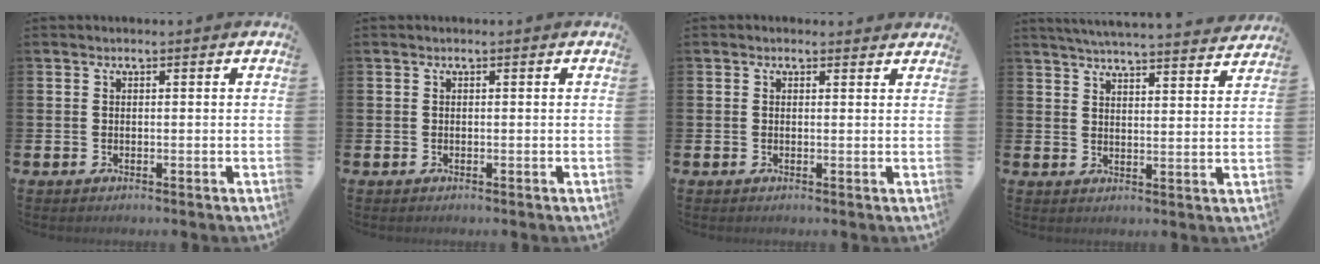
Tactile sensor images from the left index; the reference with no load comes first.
{"total": 0.0}
{"total": 0.6, "force": [0.5, 0.4, 0.1], "torque": [0.008, -0.001, 0.006]}
{"total": 5.2, "force": [5.1, -0.2, 0.8], "torque": [-0.025, -0.036, 0.089]}